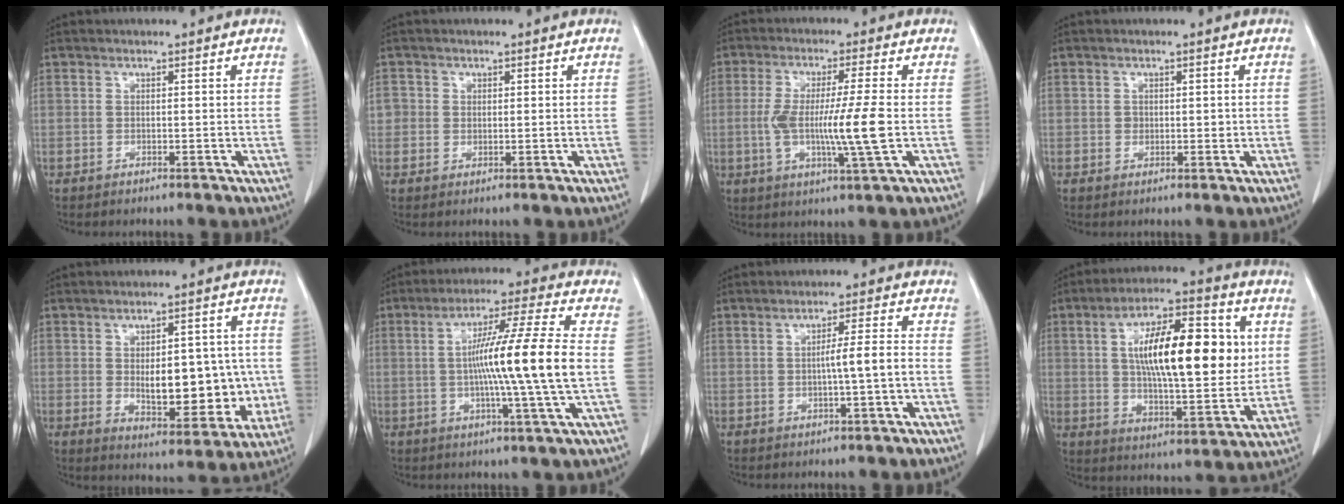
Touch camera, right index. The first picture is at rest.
{"total": 3.0, "force": [0.3, 2.9, 0.8], "torque": [-0.013, 0.006, 0.006]}
{"total": 10.7, "force": [-1.2, 0.1, 10.7], "torque": [-0.205, -0.006, -0.023]}
{"total": 1.8, "force": [0.0, 1.4, 1.1], "torque": [-0.019, 0.001, 0.002]}
{"total": 13.3, "force": [-0.8, 6.4, 11.6], "torque": [-0.156, 0.011, 0.005]}
{"total": 14.4, "force": [-0.4, -1.8, 14.3], "torque": [-0.244, -0.004, -0.013]}
{"total": 4.5, "force": [-0.7, -0.3, 4.4], "torque": [-0.074, 0.005, -0.010]}
{"total": 19.2, "force": [3.7, 5.8, 18.0], "torque": [-0.302, 0.018, 0.059]}